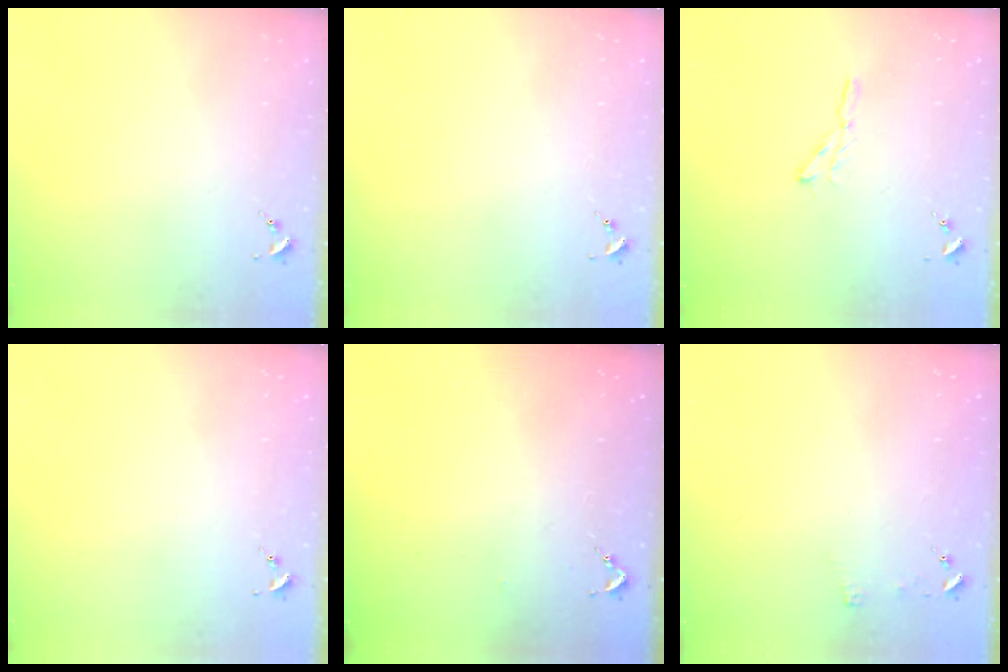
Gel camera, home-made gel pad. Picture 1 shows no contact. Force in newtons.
{"total": 0.0}
{"total": 2.9, "press": 2.9, "slide": 0.3}
{"total": 0.0}
{"total": 2.6, "press": 2.5, "slide": 0.3}
{"total": 3.4, "press": 3.3, "slide": 0.3}